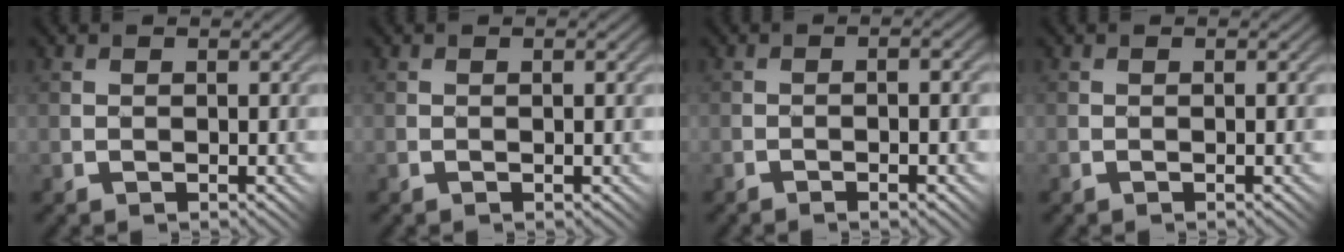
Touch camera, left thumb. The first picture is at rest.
{"total": 1.0, "force": [-0.2, 0.2, 1.0], "torque": [-0.016, 0.001, 0.000]}
{"total": 4.7, "force": [-2.0, 0.9, 4.2], "torque": [-0.056, 0.002, -0.022]}
{"total": 1.5, "force": [-0.6, 0.3, 1.3], "torque": [-0.017, 0.002, -0.004]}